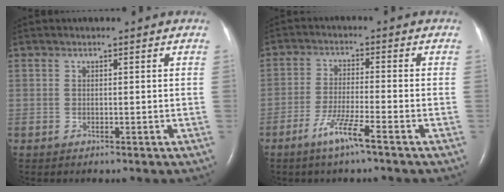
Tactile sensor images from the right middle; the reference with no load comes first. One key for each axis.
{"total": 5.7, "fx": -3.6, "fy": -0.4, "fz": 4.4, "tx": -0.089, "ty": -0.010, "tz": -0.072}